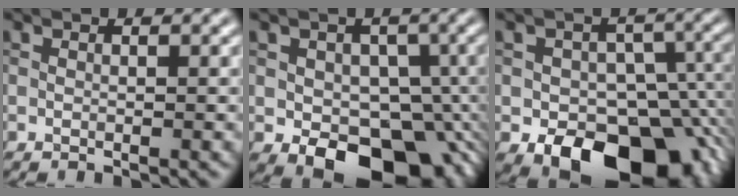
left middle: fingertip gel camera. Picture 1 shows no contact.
{"total": 11.1, "force": [-3.6, 7.6, 7.3], "torque": [-0.066, -0.013, -0.054]}
{"total": 13.3, "force": [-5.9, 8.6, 8.3], "torque": [-0.085, -0.014, -0.093]}